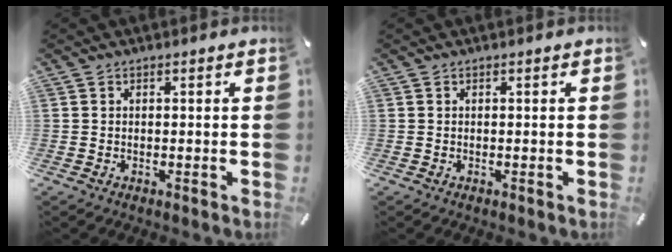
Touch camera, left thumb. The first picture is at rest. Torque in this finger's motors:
{"motor_torque": [-0.13, 0.13, -0.02, 0.02, 0.00]}